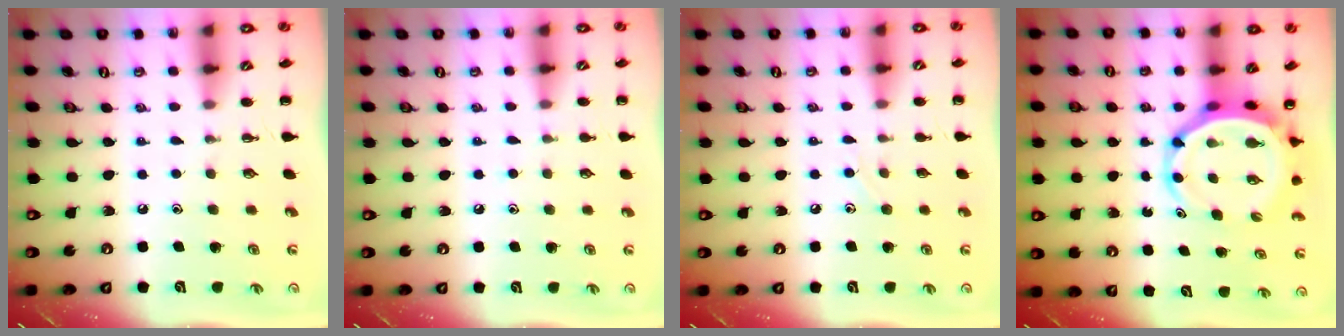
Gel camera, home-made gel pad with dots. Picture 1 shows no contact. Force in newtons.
{"total": 5.1, "press": 4.8, "slide": 1.8}
{"total": 4.0, "press": 3.7, "slide": 1.4}
{"total": 6.5, "press": 6.2, "slide": 2.1}